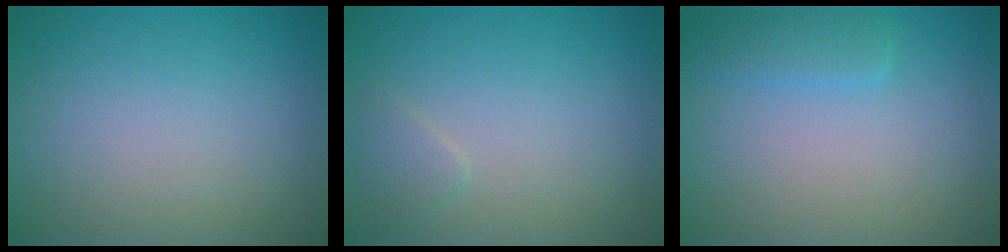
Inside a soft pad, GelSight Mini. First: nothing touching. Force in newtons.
{"total": 1.2, "press": 1.2, "slide": 0.1}
{"total": 1.8, "press": 1.8, "slide": 0.0}